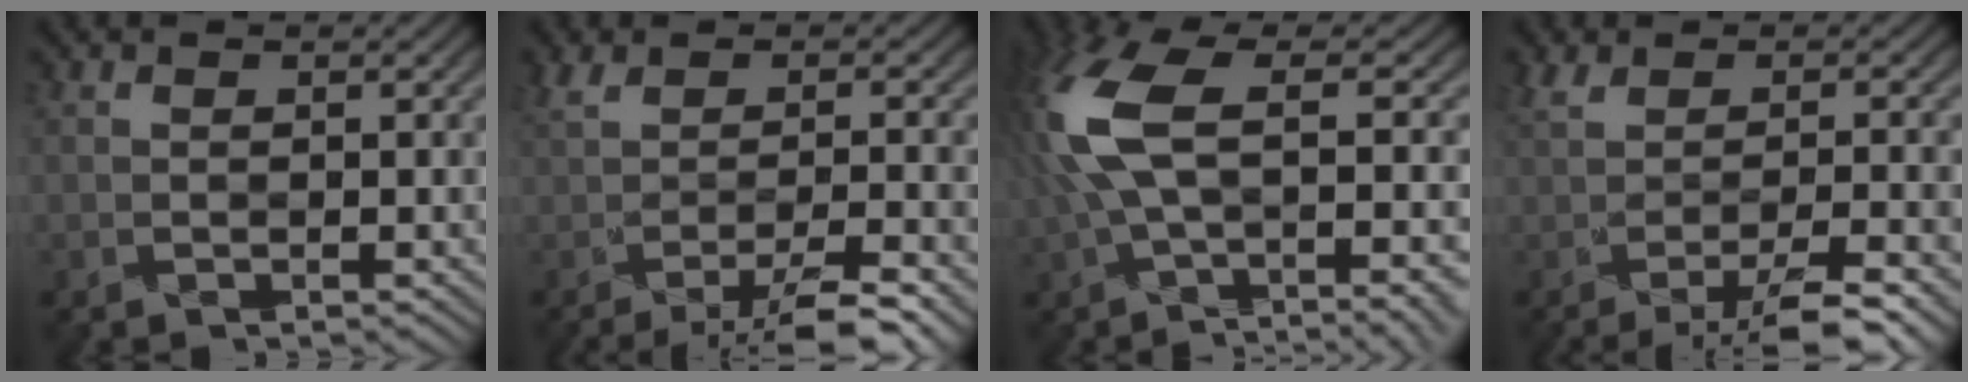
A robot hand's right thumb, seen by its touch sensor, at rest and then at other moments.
{"total": 6.0, "force": [-3.2, 0.7, 5.1], "torque": [-0.073, 0.011, -0.061]}
{"total": 13.6, "force": [-0.1, 4.6, 12.7], "torque": [-0.293, 0.014, 0.003]}
{"total": 5.5, "force": [-2.7, 0.5, 4.7], "torque": [-0.070, 0.011, -0.052]}